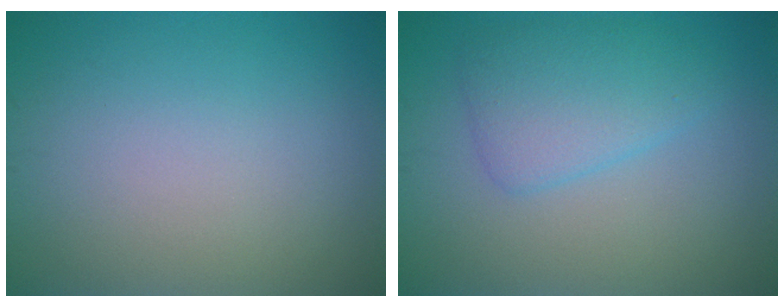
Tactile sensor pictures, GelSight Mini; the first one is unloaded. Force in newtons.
{"total": 3.7, "press": 3.7, "slide": 0.1}